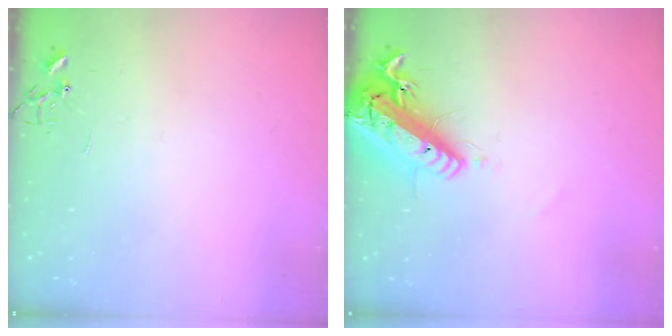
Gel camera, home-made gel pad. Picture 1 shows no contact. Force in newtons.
{"total": 20.7, "press": 20.3, "slide": 4.2}